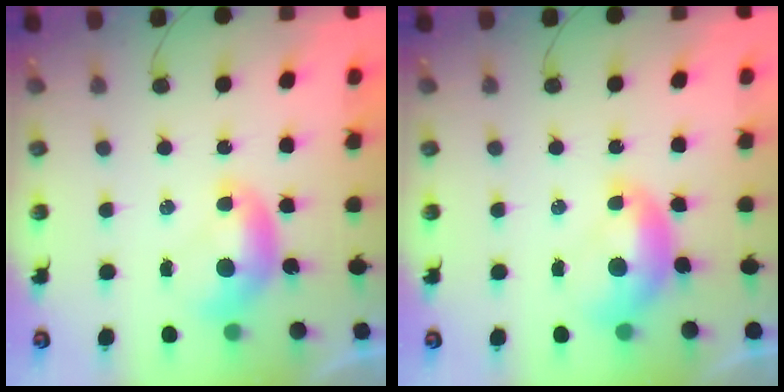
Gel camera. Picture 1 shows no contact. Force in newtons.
{"total": 1.3, "press": 1.3, "slide": 0.4}